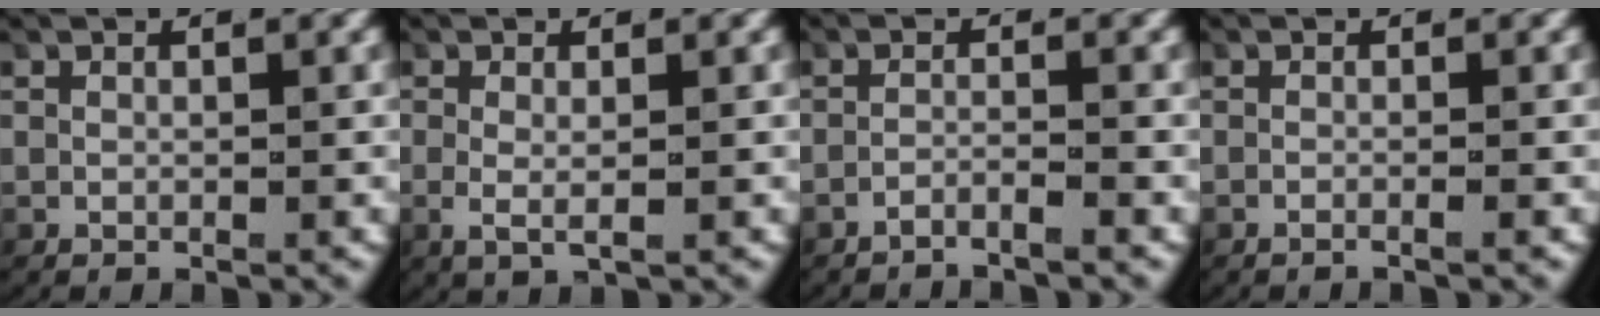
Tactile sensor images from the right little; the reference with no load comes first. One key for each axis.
{"total": 1.8, "fx": 0.0, "fy": 0.7, "fz": 1.6, "tx": -0.048, "ty": -0.014, "tz": 0.007}
{"total": 1.9, "fx": -1.8, "fy": 0.0, "fz": 0.5, "tx": -0.017, "ty": -0.004, "tz": -0.033}
{"total": 0.8, "fx": -0.7, "fy": 0.0, "fz": 0.5, "tx": -0.009, "ty": 0.004, "tz": -0.016}